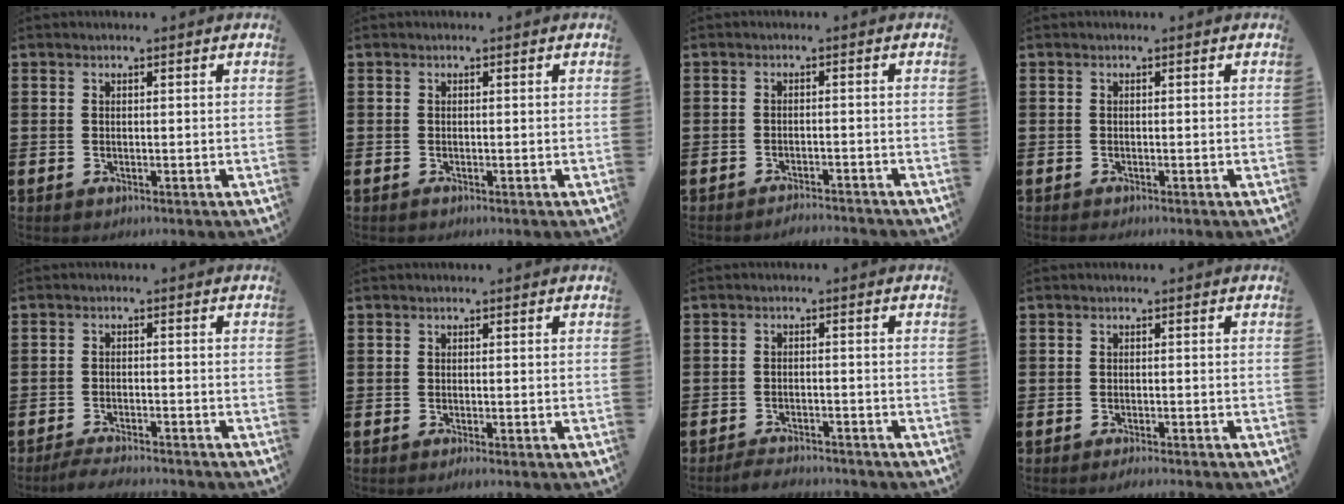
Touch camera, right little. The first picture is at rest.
{"total": 0.0}
{"total": 1.7, "force": [-1.6, -0.1, 0.2], "torque": [-0.005, 0.004, -0.033]}
{"total": 0.0}
{"total": 2.4, "force": [-2.4, 0.0, 0.4], "torque": [-0.009, 0.005, -0.049]}
{"total": 0.6, "force": [-0.3, 0.0, 0.5], "torque": [-0.008, -0.002, -0.006]}
{"total": 2.2, "force": [-2.2, 0.1, 0.0], "torque": [-0.006, 0.004, -0.047]}
{"total": 1.0, "force": [-0.9, 0.0, 0.5], "torque": [-0.008, -0.003, -0.017]}